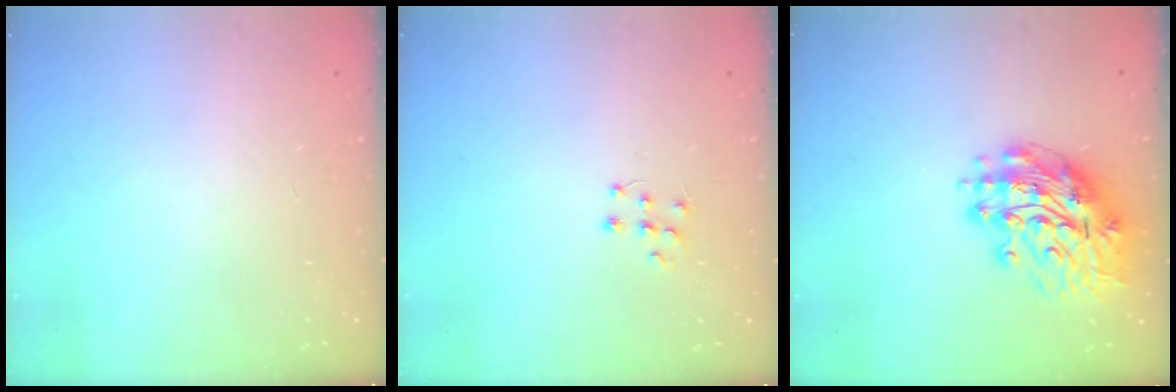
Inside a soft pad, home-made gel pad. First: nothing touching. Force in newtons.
{"total": 6.2, "press": 6.2, "slide": 0.4}
{"total": 14.3, "press": 14.2, "slide": 1.9}